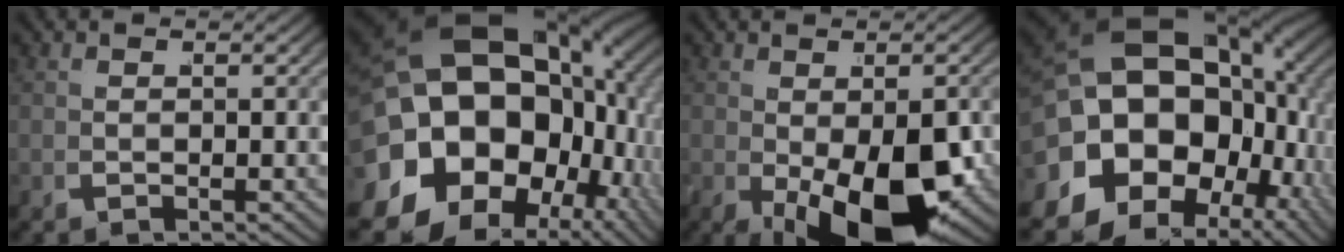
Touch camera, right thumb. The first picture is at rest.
{"total": 25.6, "force": [-0.4, 18.8, 17.3], "torque": [-0.330, -0.044, 0.003]}
{"total": 10.4, "force": [-2.7, 5.3, 8.5], "torque": [-0.154, -0.042, -0.014]}
{"total": 23.4, "force": [0.7, 17.3, 15.7], "torque": [-0.303, -0.031, 0.018]}